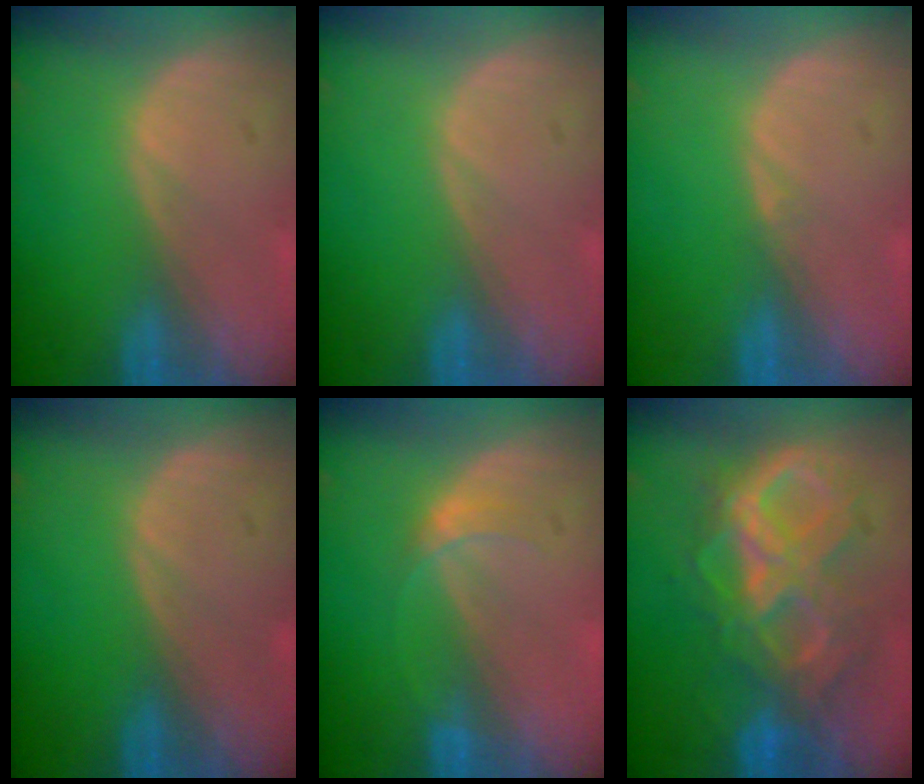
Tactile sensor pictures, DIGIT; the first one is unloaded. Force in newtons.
{"total": 0.0}
{"total": 0.6, "press": 0.4, "slide": 0.5}
{"total": 0.0}
{"total": 2.1, "press": 2.1, "slide": 0.2}
{"total": 10.6, "press": 10.5, "slide": 1.1}